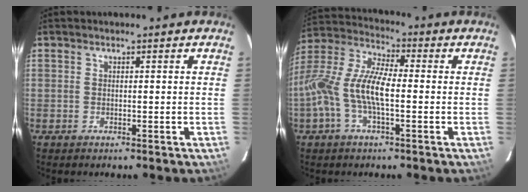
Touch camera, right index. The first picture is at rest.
{"total": 13.3, "force": [-2.4, 4.3, 12.4], "torque": [-0.255, 0.007, -0.052]}